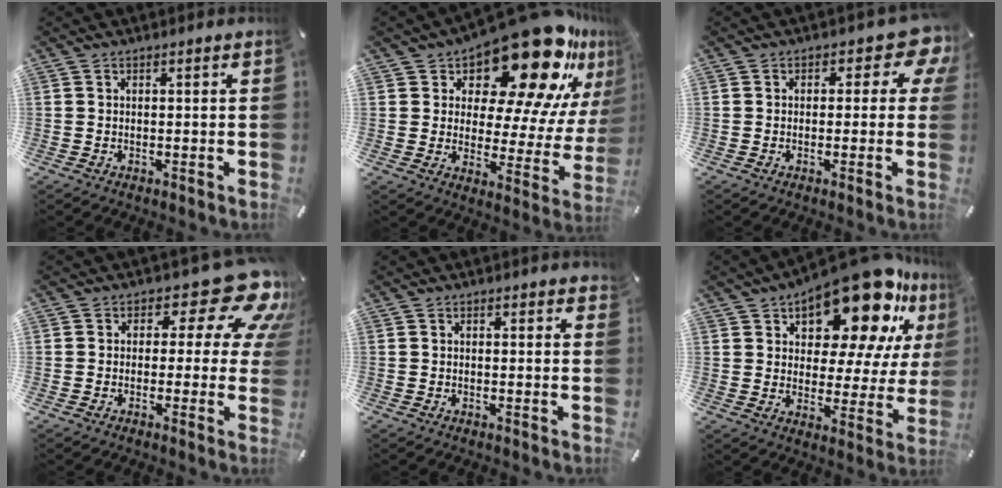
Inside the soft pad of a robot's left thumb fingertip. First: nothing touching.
{"total": 23.8, "force": [16.8, 9.4, 14.0], "torque": [-0.191, -0.137, 0.277]}
{"total": 8.0, "force": [2.0, 4.5, 6.3], "torque": [-0.071, -0.013, 0.029]}
{"total": 16.9, "force": [7.3, 8.2, 12.8], "torque": [-0.161, -0.043, 0.118]}
{"total": 0.8, "force": [0.5, 0.5, 0.4], "torque": [0.007, -0.006, 0.005]}
{"total": 20.7, "force": [14.6, 8.6, 11.9], "torque": [-0.174, -0.110, 0.241]}